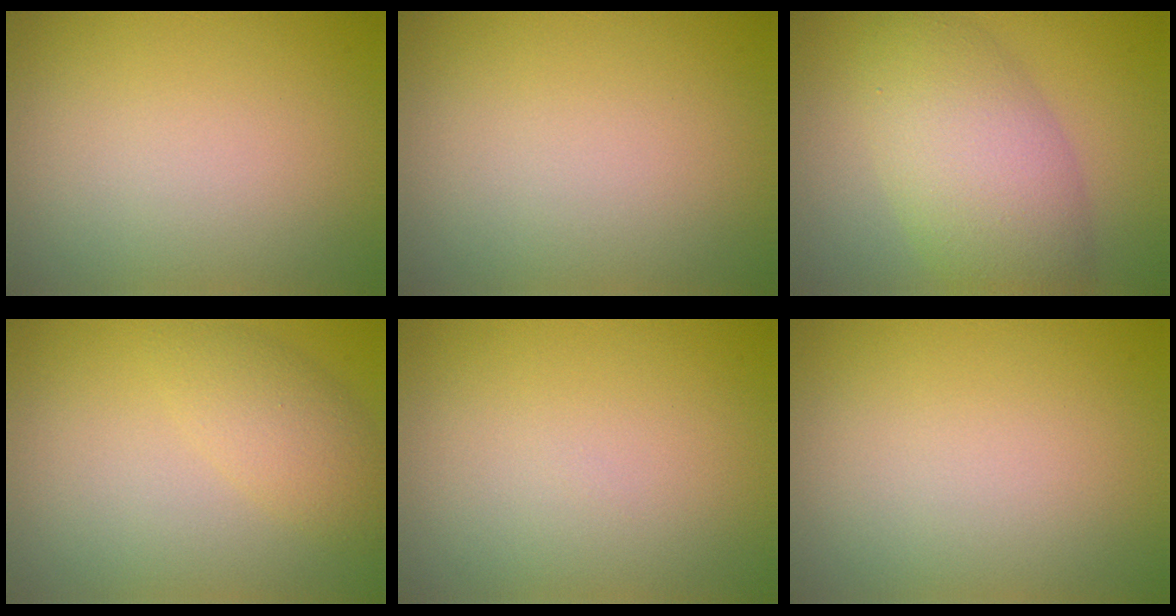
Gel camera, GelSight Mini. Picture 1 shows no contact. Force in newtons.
{"total": 0.0}
{"total": 5.3, "press": 5.3, "slide": 0.3}
{"total": 2.8, "press": 2.8, "slide": 0.1}
{"total": 0.0}
{"total": 0.0}